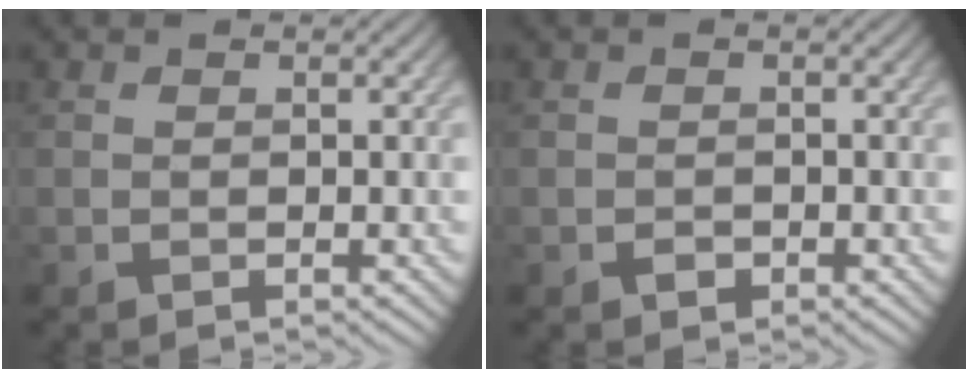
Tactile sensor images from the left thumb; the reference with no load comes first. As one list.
[{"total": 0.8, "force": [-0.5, 0.6, 0.3], "torque": [-0.004, -0.003, -0.009]}]